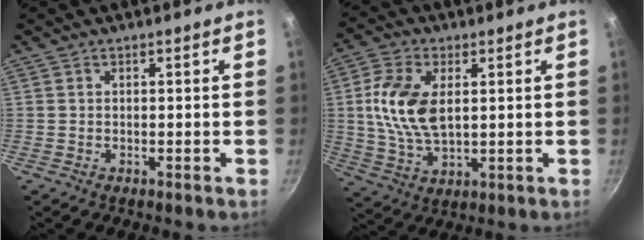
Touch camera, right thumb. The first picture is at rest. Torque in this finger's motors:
{"motor_torque": [0.10, 0.28, 1.20, -0.28, 0.13]}